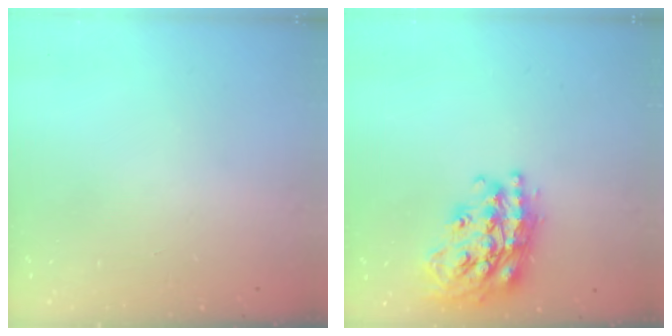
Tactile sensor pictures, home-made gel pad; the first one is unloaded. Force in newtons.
{"total": 23.5, "press": 23.4, "slide": 2.0}